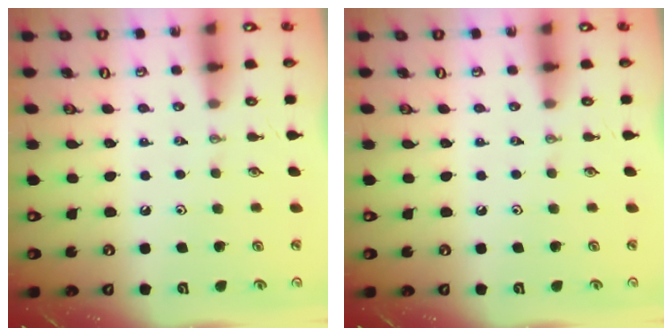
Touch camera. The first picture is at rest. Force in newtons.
{"total": 0.0}